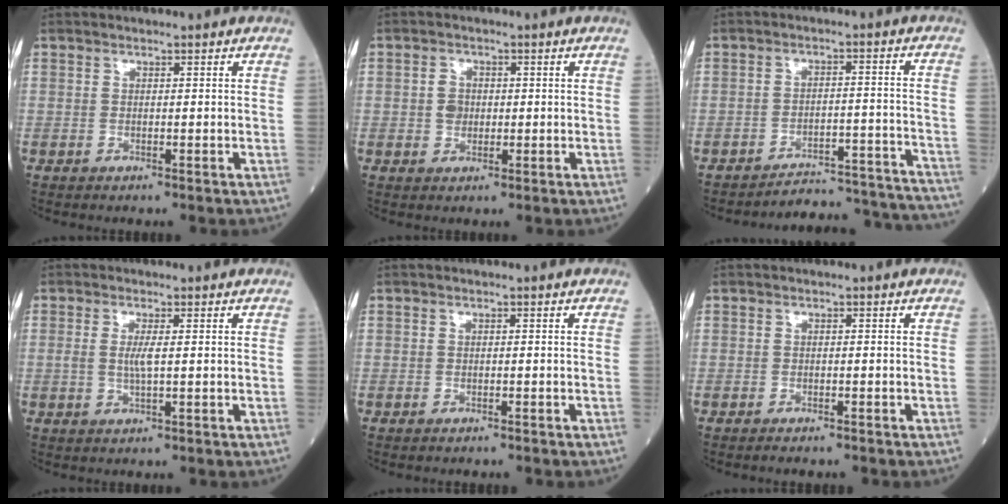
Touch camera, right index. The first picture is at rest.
{"total": 2.3, "force": [0.0, 1.9, 1.3], "torque": [-0.022, 0.005, -0.001]}
{"total": 17.5, "force": [-17.4, 0.7, 1.7], "torque": [0.002, 0.022, -0.219]}
{"total": 2.3, "force": [0.1, 0.2, 2.3], "torque": [-0.053, -0.002, 0.002]}
{"total": 1.0, "force": [-1.0, 0.2, 0.3], "torque": [-0.008, -0.002, -0.013]}
{"total": 2.2, "force": [-1.9, 0.4, 0.9], "torque": [-0.012, -0.004, -0.022]}